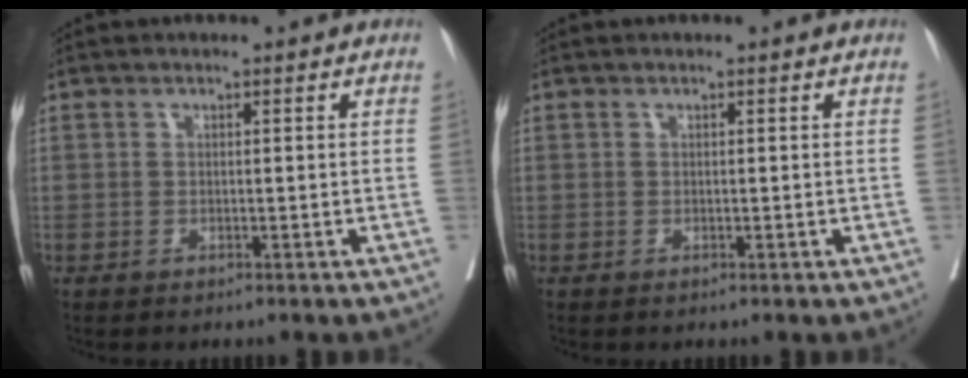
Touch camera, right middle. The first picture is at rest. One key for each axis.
{"total": 0.0}